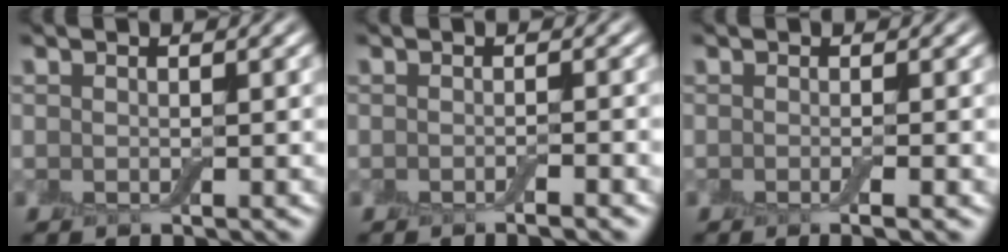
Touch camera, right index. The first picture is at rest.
{"total": 1.5, "force": [-0.8, 0.2, 1.2], "torque": [-0.012, -0.001, -0.012]}
{"total": 2.0, "force": [-0.6, 0.4, 1.8], "torque": [-0.021, -0.004, -0.010]}